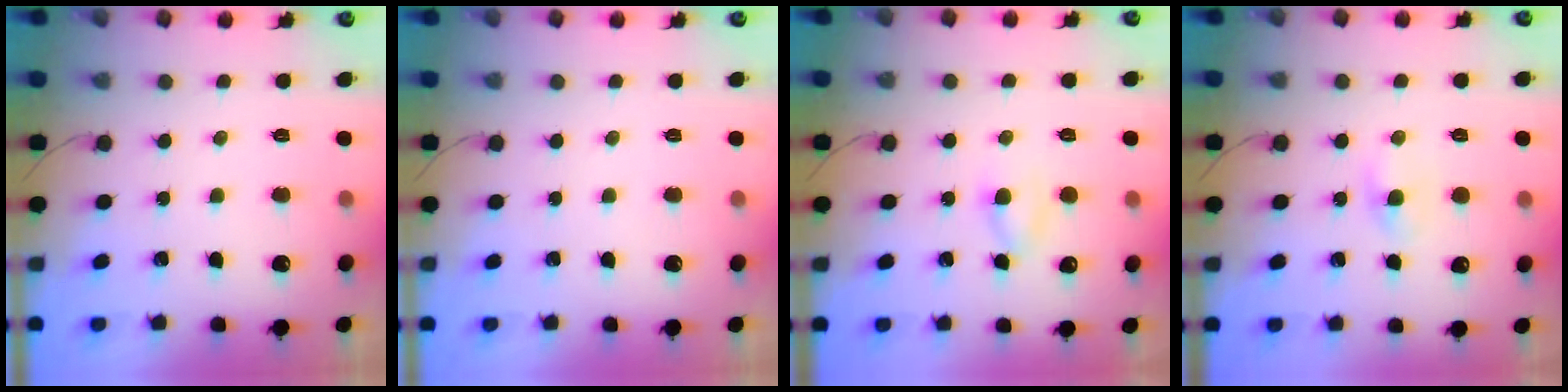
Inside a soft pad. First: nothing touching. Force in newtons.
{"total": 0.0}
{"total": 2.9, "press": 2.6, "slide": 1.3}
{"total": 1.2, "press": 1.0, "slide": 0.7}